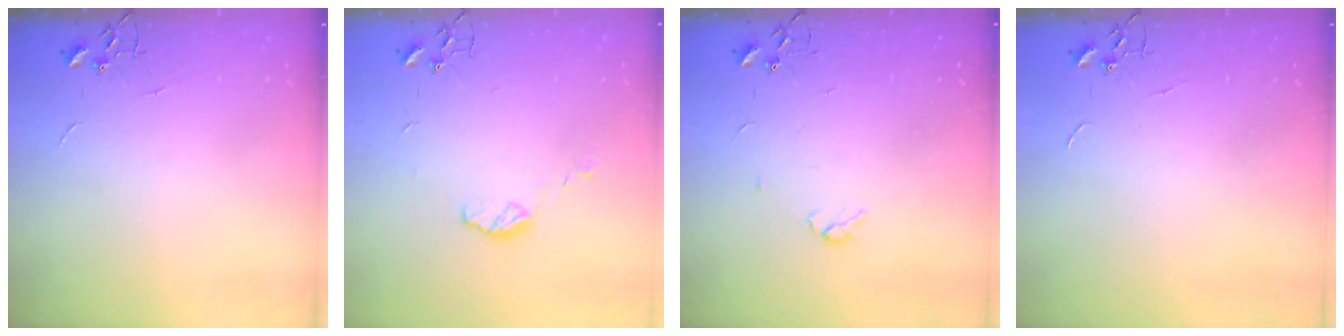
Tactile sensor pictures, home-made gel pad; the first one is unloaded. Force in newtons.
{"total": 5.9, "press": 5.9, "slide": 0.5}
{"total": 2.9, "press": 2.8, "slide": 0.5}
{"total": 0.0}